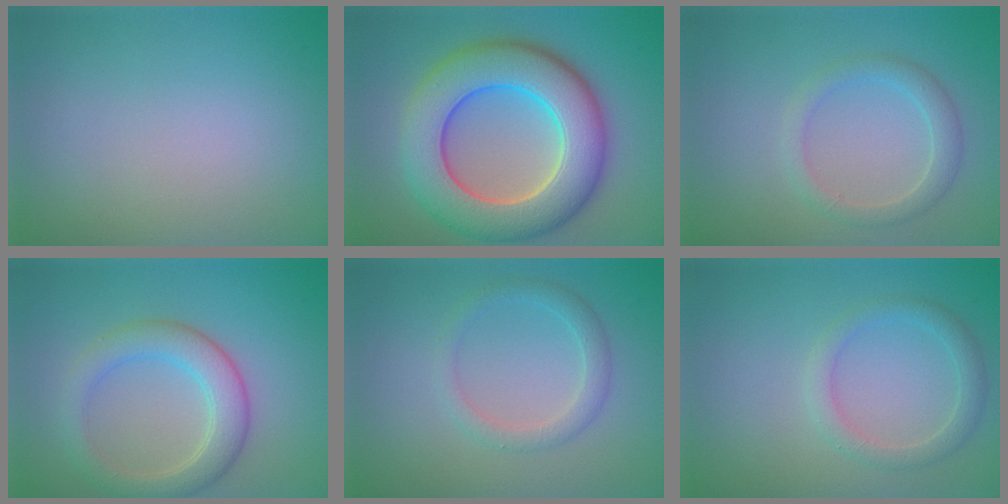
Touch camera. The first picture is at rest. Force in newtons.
{"total": 11.1, "press": 11.0, "slide": 0.7}
{"total": 2.3, "press": 2.3, "slide": 0.0}
{"total": 4.4, "press": 4.4, "slide": 0.3}
{"total": 2.1, "press": 2.1, "slide": 0.1}
{"total": 2.1, "press": 2.1, "slide": 0.1}